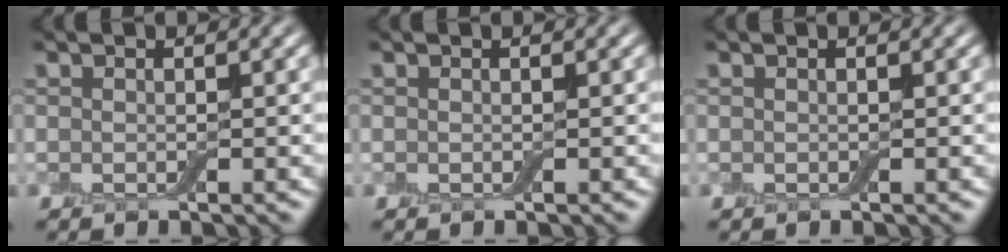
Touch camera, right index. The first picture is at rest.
{"total": 0.0}
{"total": 0.0}